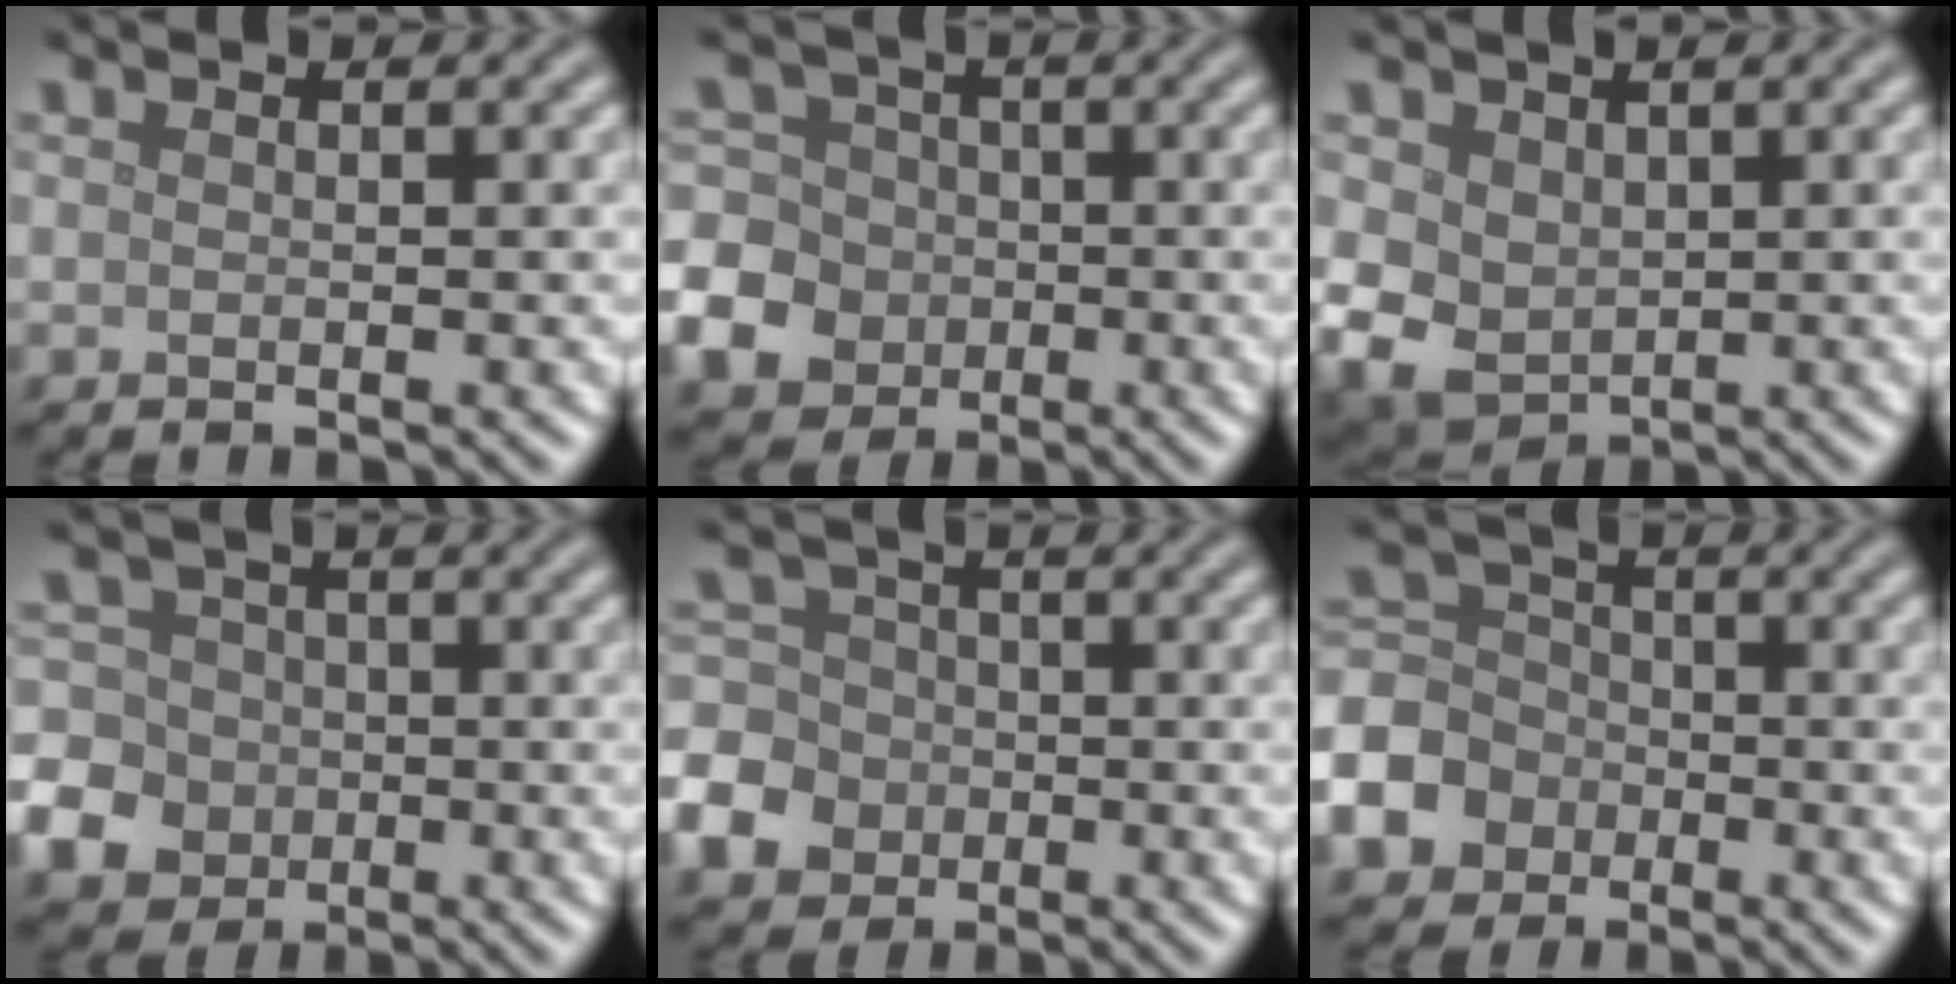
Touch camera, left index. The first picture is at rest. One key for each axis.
{"total": 8.6, "fx": -3.1, "fy": 7.6, "fz": 2.6, "tx": -0.067, "ty": -0.012, "tz": -0.083}
{"total": 5.3, "fx": 0.4, "fy": 4.3, "fz": 3.1, "tx": -0.079, "ty": -0.009, "tz": 0.010}
{"total": 7.9, "fx": -3.3, "fy": 6.8, "fz": 2.4, "tx": -0.055, "ty": -0.017, "tz": -0.086}
{"total": 7.0, "fx": -3.1, "fy": 5.9, "fz": 2.3, "tx": -0.053, "ty": -0.011, "tz": -0.078}
{"total": 7.6, "fx": -3.4, "fy": 6.3, "fz": 2.3, "tx": -0.054, "ty": -0.010, "tz": -0.088}